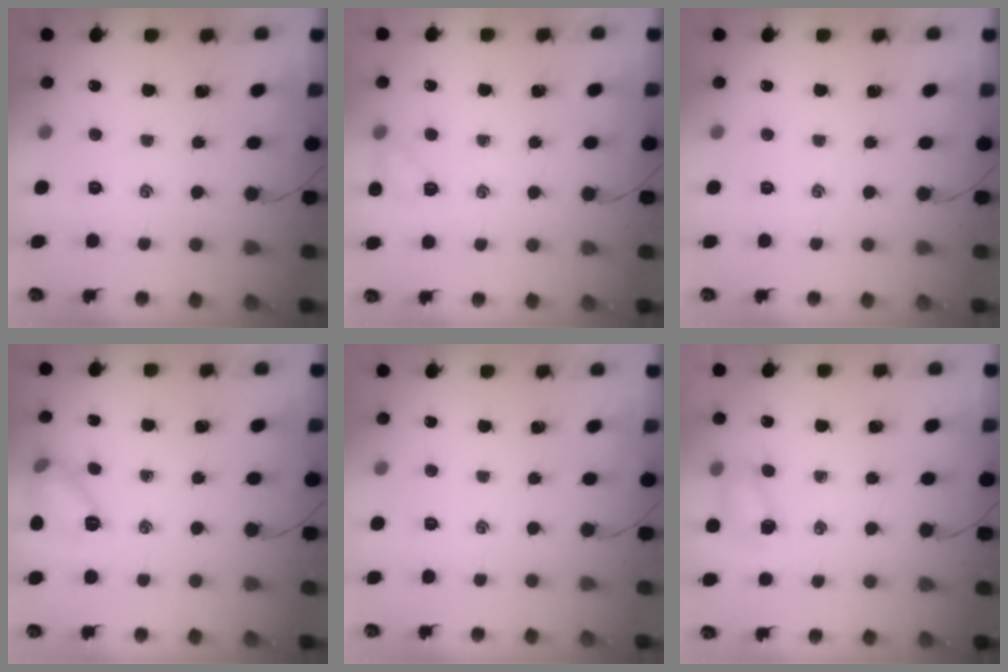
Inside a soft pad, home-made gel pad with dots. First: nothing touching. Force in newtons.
{"total": 5.6, "press": 5.4, "slide": 1.7}
{"total": 0.0}
{"total": 9.7, "press": 9.6, "slide": 1.4}
{"total": 0.0}
{"total": 5.2, "press": 5.1, "slide": 0.7}